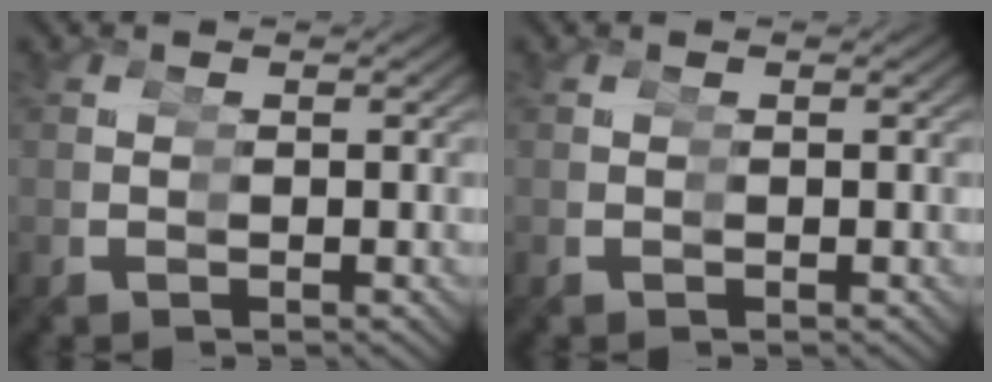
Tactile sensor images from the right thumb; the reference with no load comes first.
{"total": 0.0}